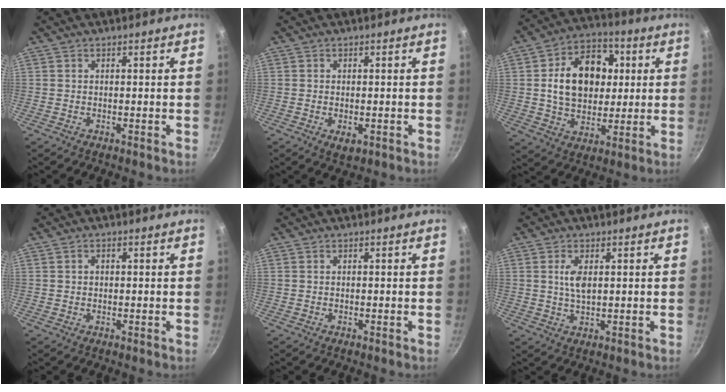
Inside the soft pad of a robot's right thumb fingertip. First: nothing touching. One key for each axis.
{"total": 2.8, "fx": -0.8, "fy": 1.6, "fz": 2.2, "tx": -0.035, "ty": -0.007, "tz": -0.011}
{"total": 17.0, "fx": 2.6, "fy": 12.4, "fz": 11.4, "tx": -0.141, "ty": 0.014, "tz": 0.035}
{"total": 1.1, "fx": 0.1, "fy": 0.9, "fz": 0.6, "tx": -0.008, "ty": 0.004, "tz": 0.001}
{"total": 0.0}
{"total": 4.0, "fx": 1.0, "fy": 1.9, "fz": 3.4, "tx": -0.062, "ty": -0.005, "tz": 0.020}